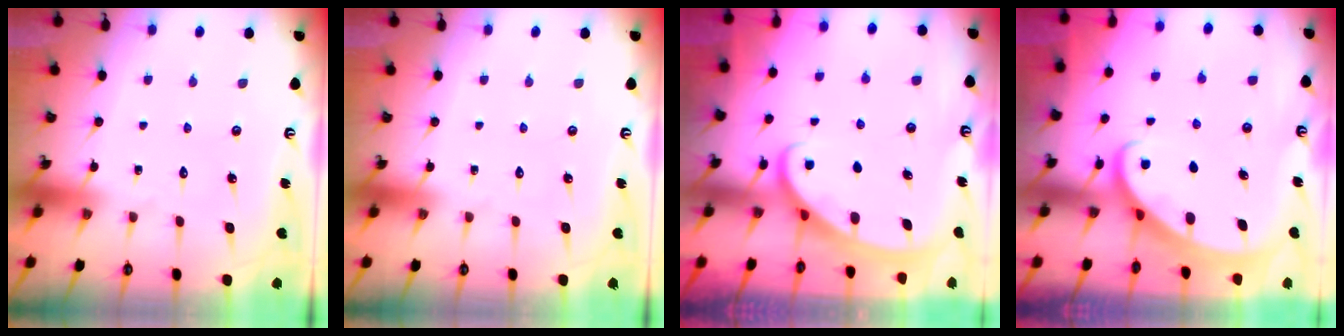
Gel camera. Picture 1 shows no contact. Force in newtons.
{"total": 0.0}
{"total": 2.4, "press": 2.4, "slide": 0.4}
{"total": 2.5, "press": 2.5, "slide": 0.3}